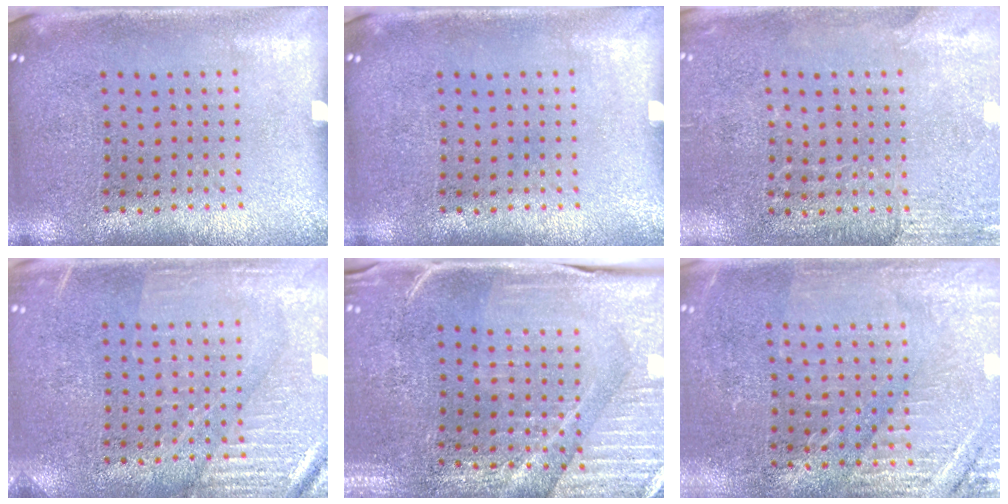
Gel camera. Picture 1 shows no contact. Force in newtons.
{"total": 0.0}
{"total": 2.7, "press": 2.4, "slide": 1.2}
{"total": 4.1, "press": 4.1, "slide": 0.7}
{"total": 3.8, "press": 3.8, "slide": 0.5}
{"total": 2.9, "press": 2.9, "slide": 0.2}